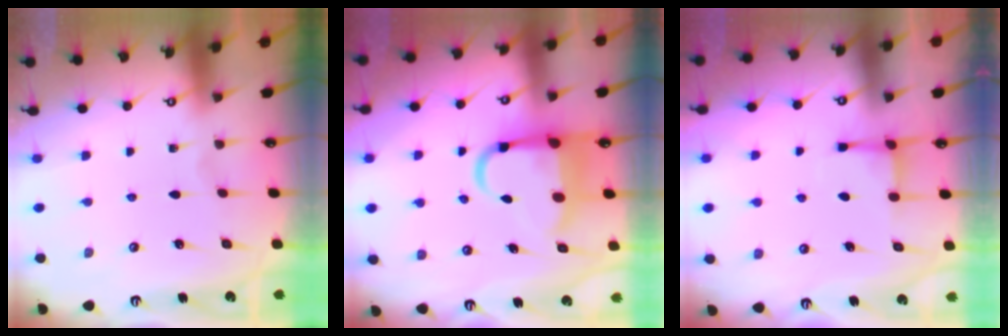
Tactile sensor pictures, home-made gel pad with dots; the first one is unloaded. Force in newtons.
{"total": 9.8, "press": 9.4, "slide": 2.9}
{"total": 2.9, "press": 2.9, "slide": 0.4}